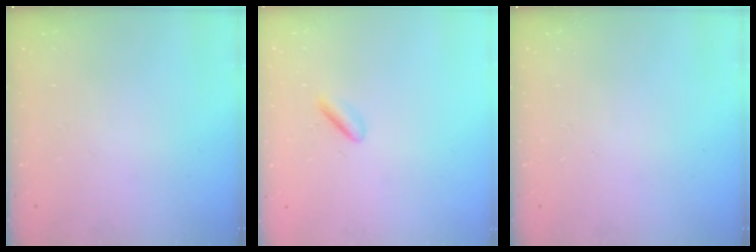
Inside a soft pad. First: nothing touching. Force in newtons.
{"total": 1.6, "press": 1.3, "slide": 0.9}
{"total": 0.0}